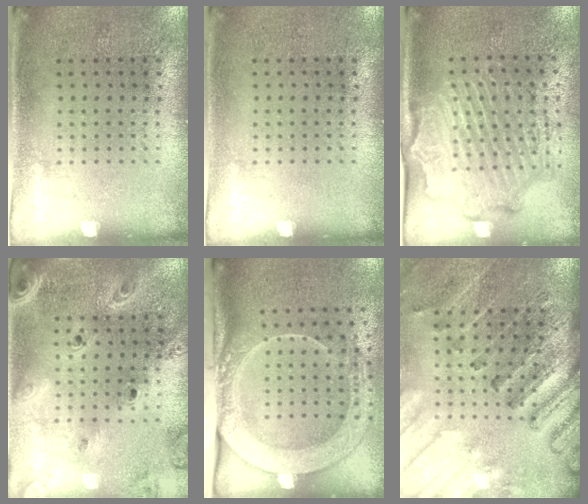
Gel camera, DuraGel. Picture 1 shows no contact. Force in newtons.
{"total": 0.0}
{"total": 2.1, "press": 2.1, "slide": 0.4}
{"total": 2.8, "press": 2.3, "slide": 1.5}
{"total": 2.7, "press": 2.1, "slide": 1.7}
{"total": 3.0, "press": 2.9, "slide": 0.8}